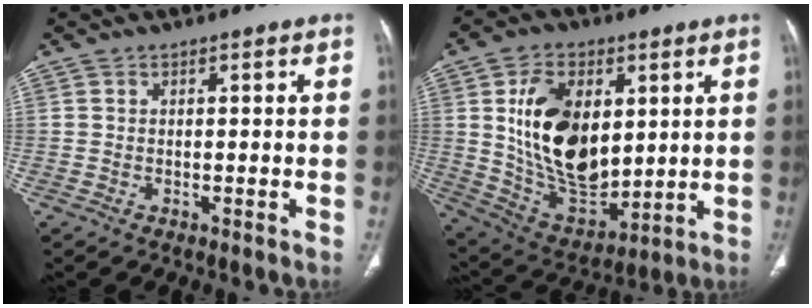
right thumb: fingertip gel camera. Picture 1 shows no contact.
{"total": 20.1, "force": [3.8, 12.4, 15.3], "torque": [-0.233, -0.025, 0.088]}